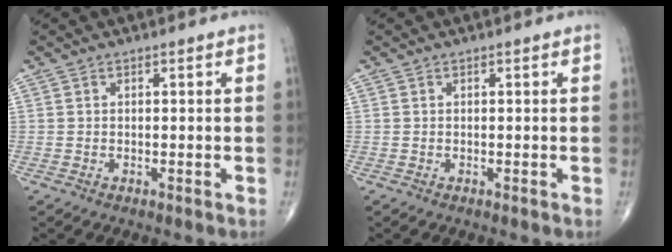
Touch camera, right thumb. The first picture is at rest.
{"total": 0.0}